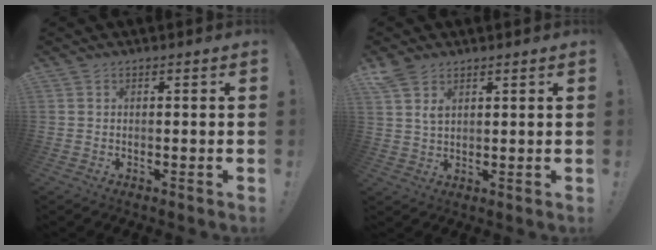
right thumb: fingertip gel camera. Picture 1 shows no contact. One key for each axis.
{"total": 4.9, "fx": 3.3, "fy": 2.3, "fz": 2.7, "tx": -0.046, "ty": -0.014, "tz": 0.062}